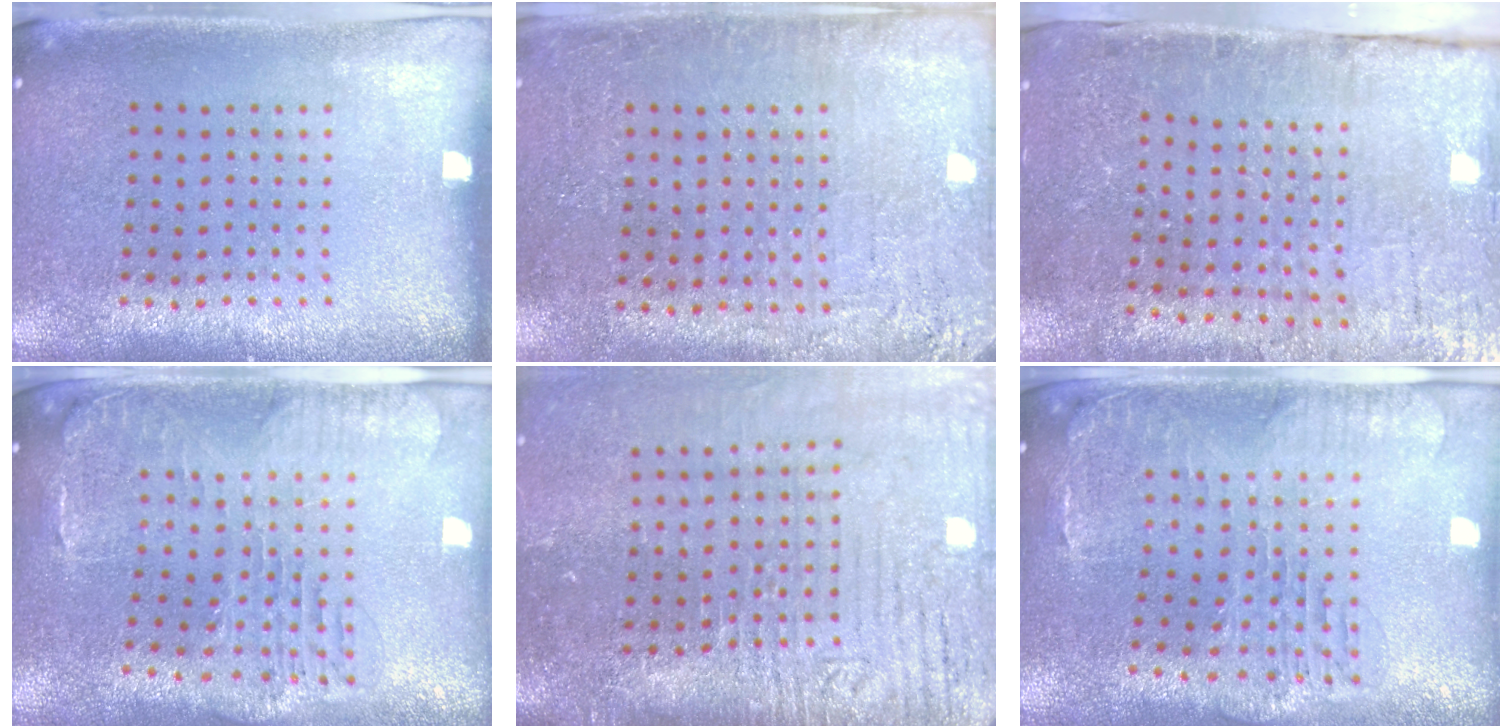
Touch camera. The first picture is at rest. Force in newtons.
{"total": 2.9, "press": 2.9, "slide": 0.4}
{"total": 4.1, "press": 4.1, "slide": 0.5}
{"total": 1.5, "press": 1.4, "slide": 0.4}
{"total": 4.6, "press": 3.9, "slide": 2.4}
{"total": 1.5, "press": 1.4, "slide": 0.4}